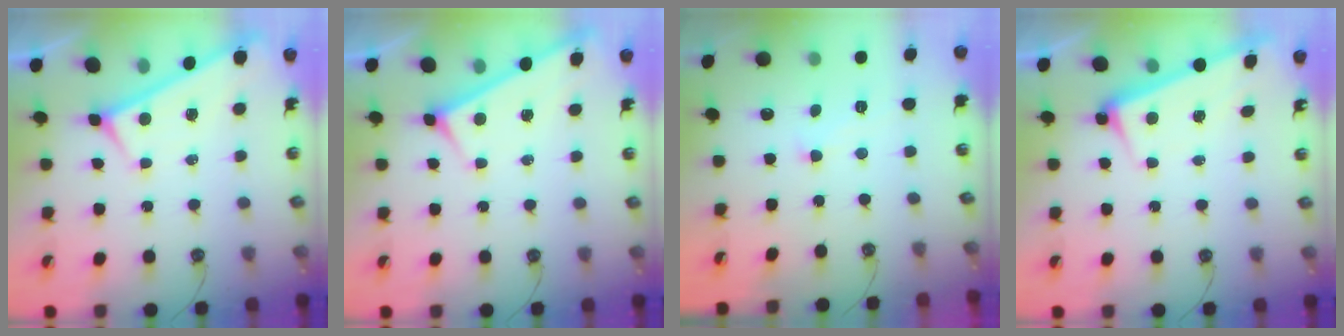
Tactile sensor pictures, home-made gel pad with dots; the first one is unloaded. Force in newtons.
{"total": 3.0, "press": 3.0, "slide": 0.3}
{"total": 1.1, "press": 1.1, "slide": 0.3}
{"total": 2.6, "press": 2.4, "slide": 1.1}